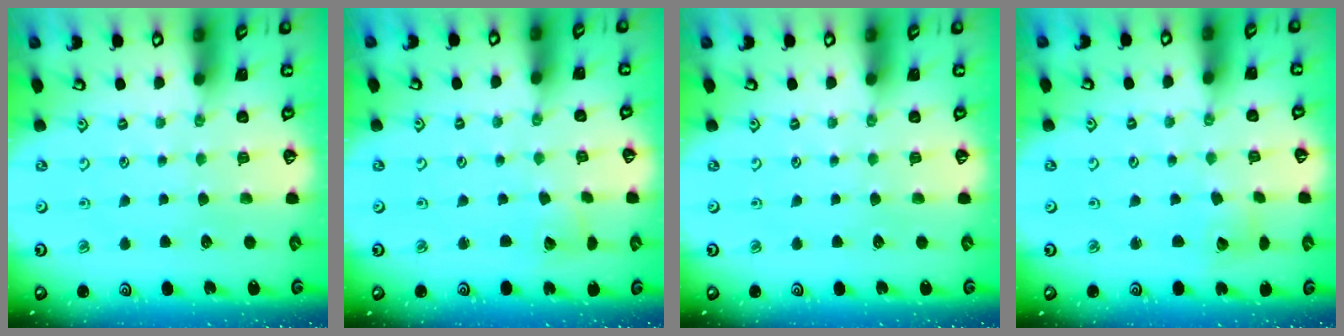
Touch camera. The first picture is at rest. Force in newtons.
{"total": 2.2, "press": 2.2, "slide": 0.3}
{"total": 0.0}
{"total": 2.4, "press": 2.4, "slide": 0.3}